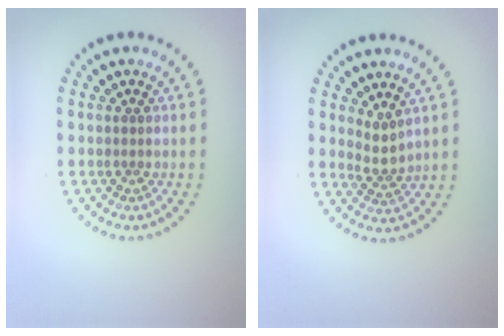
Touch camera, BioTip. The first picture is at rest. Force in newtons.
{"total": 2.1, "press": 1.5, "slide": 1.5}